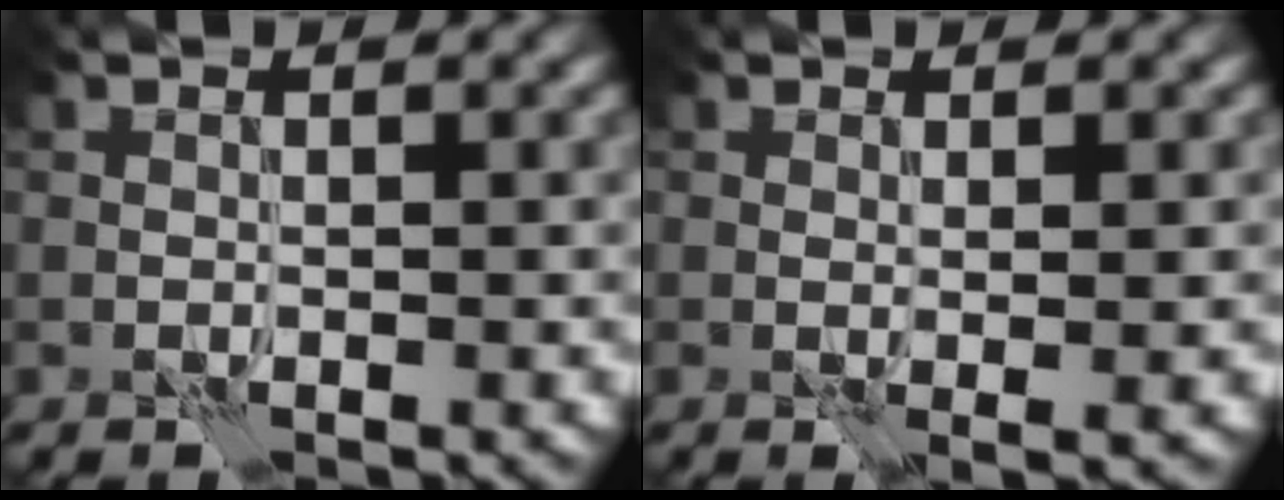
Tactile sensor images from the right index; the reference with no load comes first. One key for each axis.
{"total": 1.8, "fx": 0.2, "fy": 0.3, "fz": 1.8, "tx": -0.029, "ty": -0.001, "tz": 0.001}